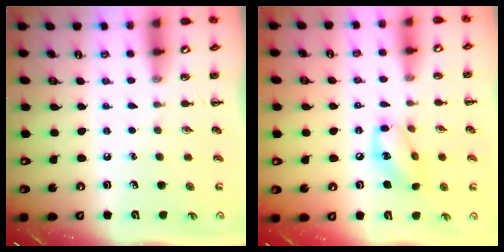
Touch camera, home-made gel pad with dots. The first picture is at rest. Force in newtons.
{"total": 11.4, "press": 11.2, "slide": 1.9}